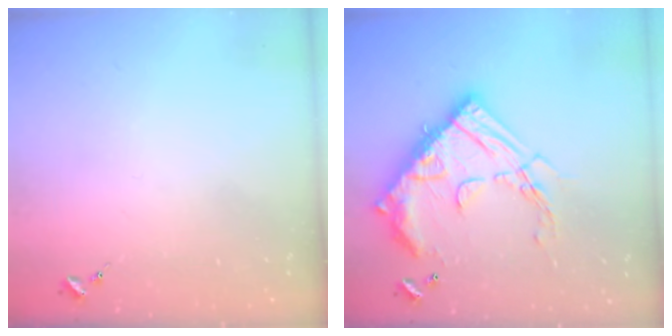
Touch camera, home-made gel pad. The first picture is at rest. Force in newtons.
{"total": 23.7, "press": 23.6, "slide": 2.2}